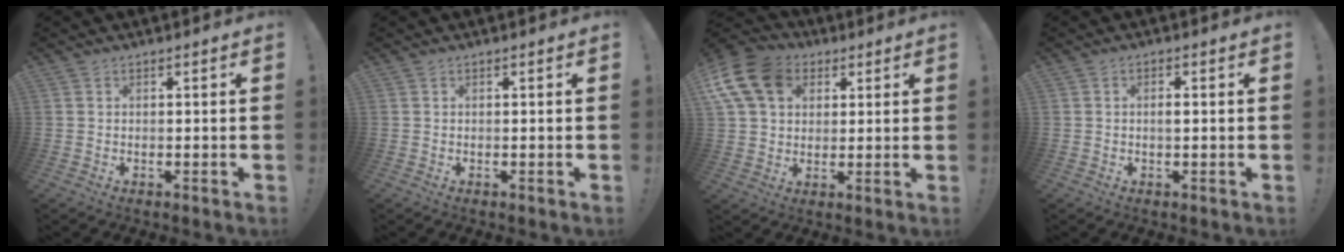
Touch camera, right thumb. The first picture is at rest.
{"total": 0.0}
{"total": 15.5, "force": [5.8, 11.6, 8.5], "torque": [-0.163, -0.018, 0.112]}
{"total": 1.3, "force": [-0.1, 0.4, 1.2], "torque": [-0.018, 0.001, -0.004]}